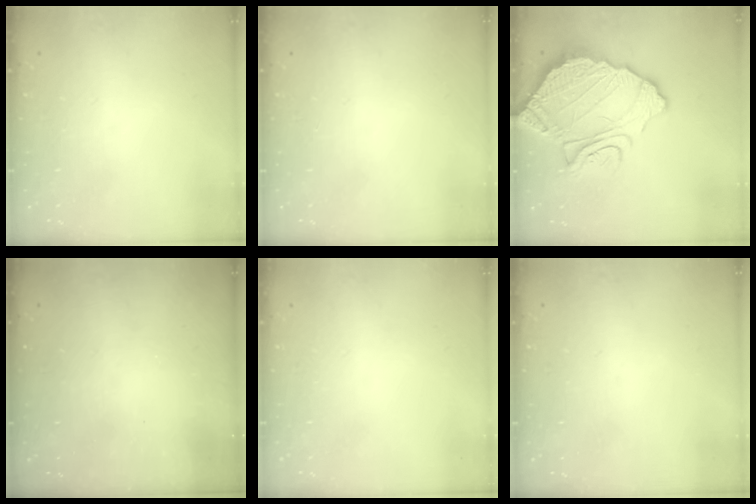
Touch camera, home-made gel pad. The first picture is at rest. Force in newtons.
{"total": 0.0}
{"total": 15.6, "press": 15.6, "slide": 1.5}
{"total": 3.0, "press": 3.0, "slide": 0.1}
{"total": 0.0}
{"total": 2.8, "press": 2.8, "slide": 0.1}